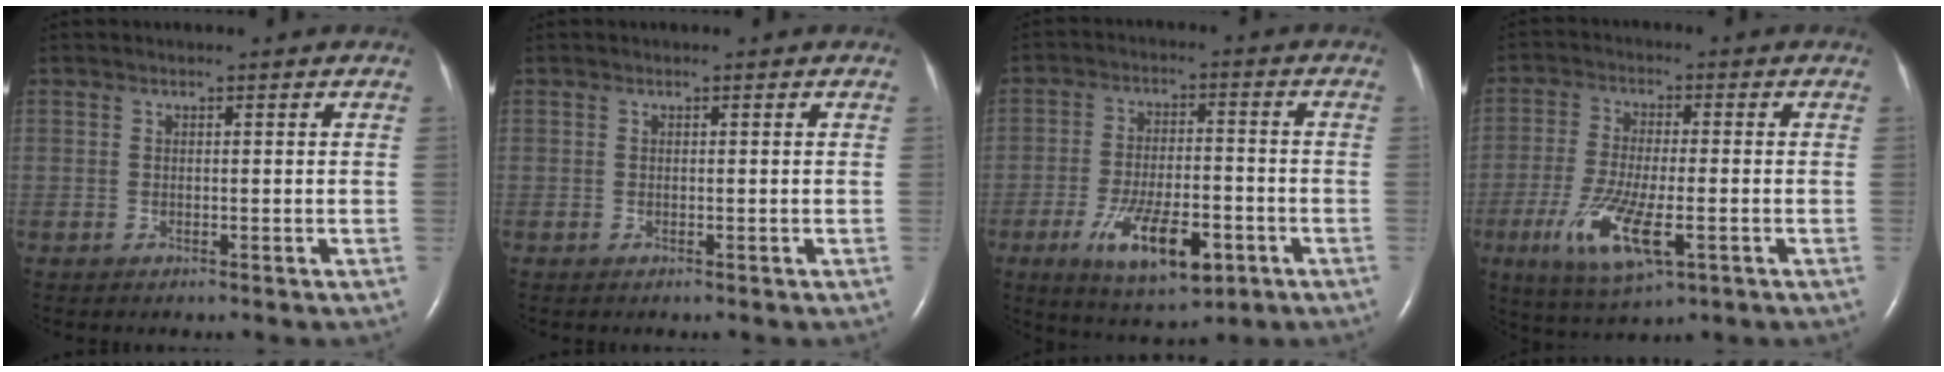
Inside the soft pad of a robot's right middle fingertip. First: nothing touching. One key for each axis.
{"total": 0.0}
{"total": 11.7, "fx": -5.1, "fy": 3.9, "fz": 9.8, "tx": -0.181, "ty": -0.017, "tz": -0.075}
{"total": 10.6, "fx": -3.9, "fy": 2.6, "fz": 9.5, "tx": -0.196, "ty": -0.024, "tz": -0.062}